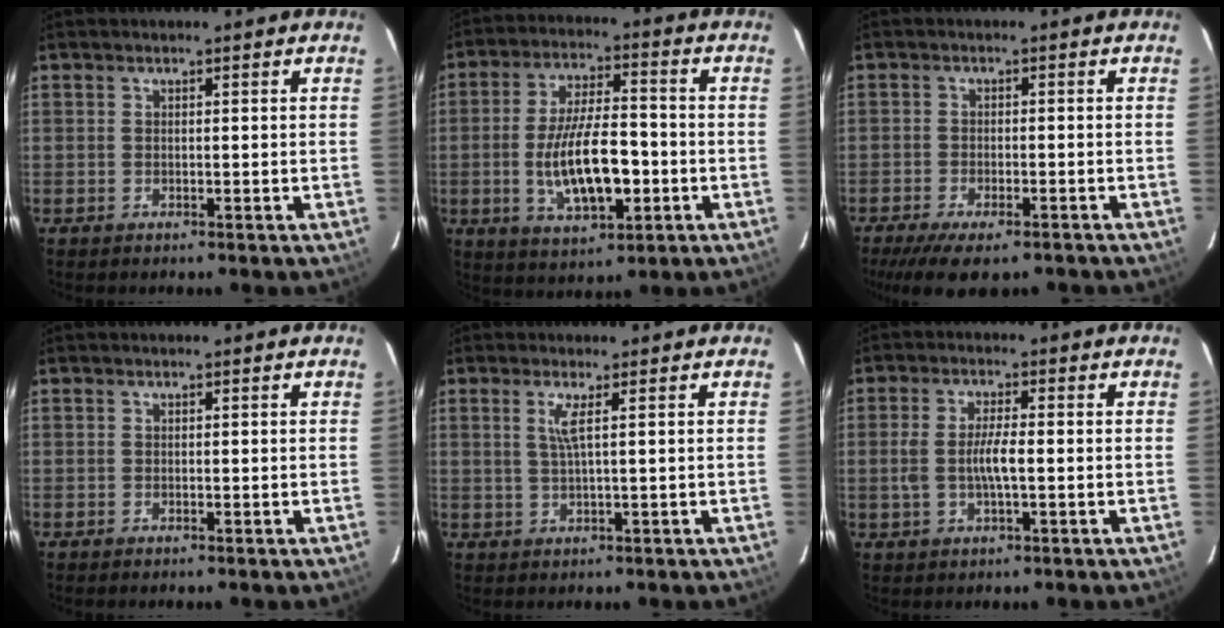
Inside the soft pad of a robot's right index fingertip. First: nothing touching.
{"total": 14.0, "force": [-3.1, 5.3, 12.6], "torque": [-0.243, -0.007, -0.044]}
{"total": 10.4, "force": [-7.9, 3.3, 5.9], "torque": [-0.135, -0.032, -0.128]}
{"total": 0.0}
{"total": 2.6, "force": [0.8, -0.6, 2.3], "torque": [-0.045, -0.003, 0.017]}
{"total": 5.3, "force": [-0.7, 1.3, 5.1], "torque": [-0.100, 0.001, -0.011]}